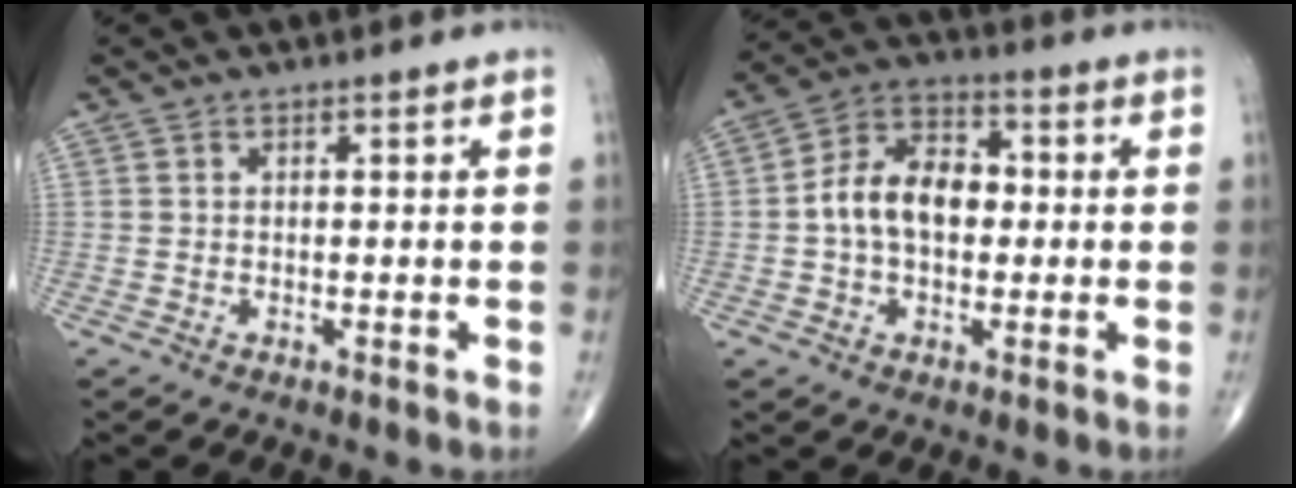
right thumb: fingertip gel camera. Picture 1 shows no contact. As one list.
[{"total": 11.2, "force": [-0.2, 7.5, 8.3], "torque": [-0.131, 0.030, -0.015]}]